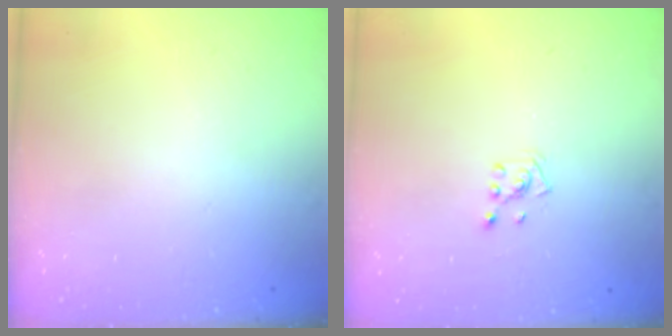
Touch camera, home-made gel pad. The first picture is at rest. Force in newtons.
{"total": 2.8, "press": 2.8, "slide": 0.2}